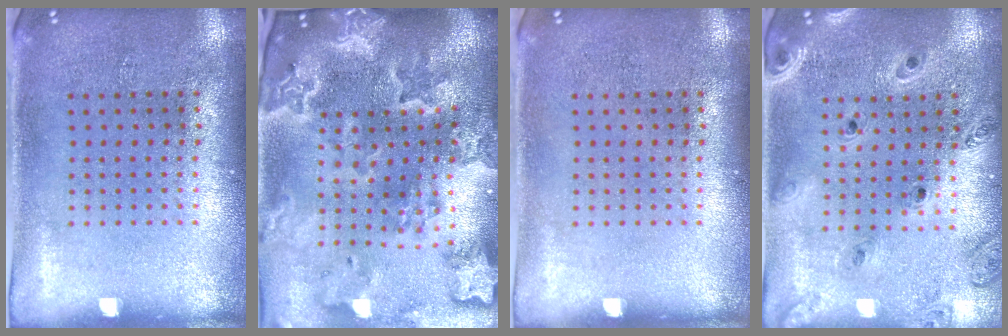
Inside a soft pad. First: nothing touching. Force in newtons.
{"total": 4.2, "press": 3.5, "slide": 2.4}
{"total": 0.0}
{"total": 1.3, "press": 1.3, "slide": 0.2}